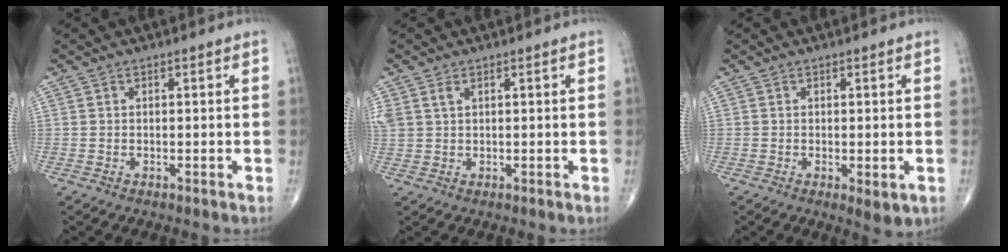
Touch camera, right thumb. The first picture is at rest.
{"total": 3.1, "force": [1.4, 1.9, 2.0], "torque": [-0.058, 0.012, 0.039]}
{"total": 3.0, "force": [-0.7, 1.2, 2.7], "torque": [-0.036, -0.010, -0.007]}